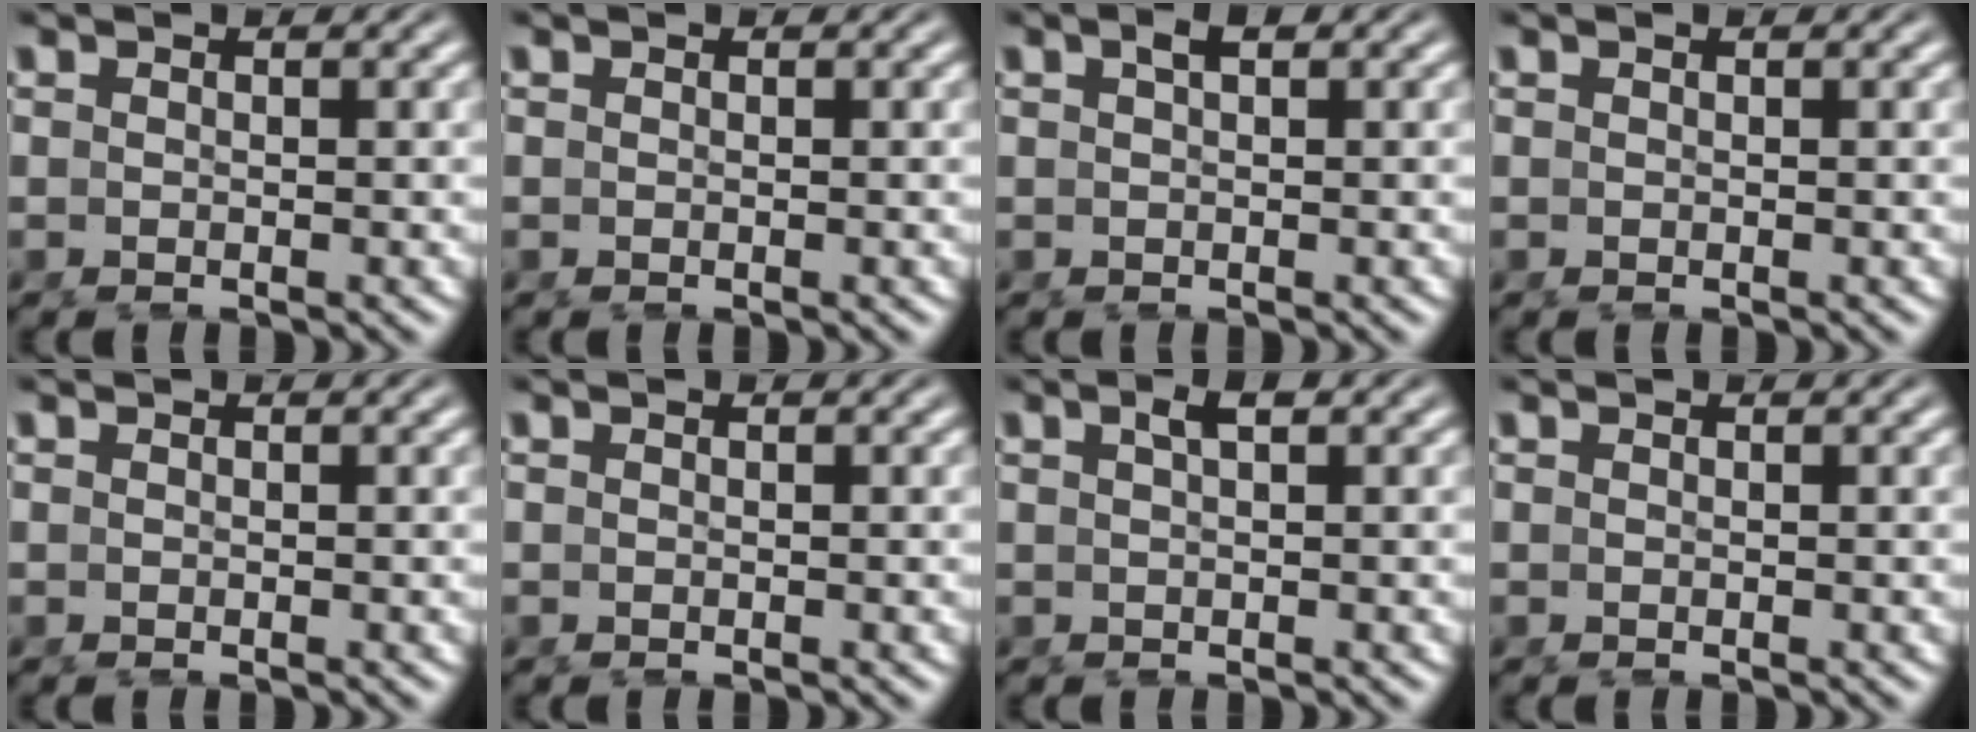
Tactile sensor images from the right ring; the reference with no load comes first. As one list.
[{"total": 0.0}, {"total": 1.0, "force": [0.5, 0.1, 0.9], "torque": [-0.013, 0.006, 0.009]}, {"total": 0.0}, {"total": 0.0}, {"total": 0.0}, {"total": 1.3, "force": [0.6, -0.1, 1.1], "torque": [-0.015, 0.008, 0.011]}, {"total": 0.0}]